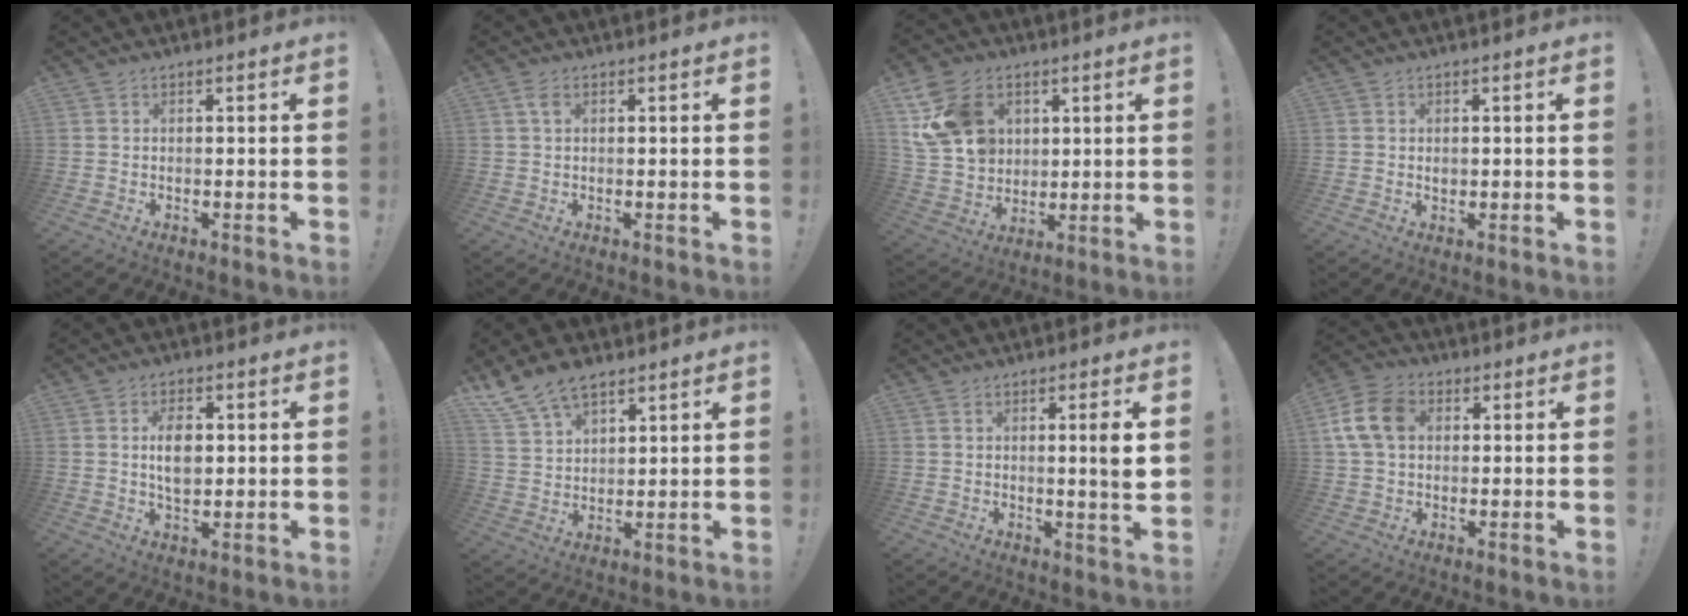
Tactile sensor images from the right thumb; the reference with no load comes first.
{"total": 2.3, "force": [0.9, 1.1, 1.8], "torque": [-0.034, 0.002, 0.015]}
{"total": 15.9, "force": [6.1, 12.6, 7.6], "torque": [-0.134, -0.022, 0.125]}
{"total": 1.0, "force": [0.1, 0.9, 0.4], "torque": [-0.002, -0.001, -0.001]}
{"total": 7.6, "force": [1.0, 4.9, 5.8], "torque": [-0.089, 0.002, 0.013]}
{"total": 10.5, "force": [7.8, 5.4, 4.4], "torque": [-0.091, -0.039, 0.156]}
{"total": 5.5, "force": [0.9, -0.5, 5.4], "torque": [-0.078, -0.011, 0.006]}
{"total": 12.1, "force": [2.6, 8.9, 7.7], "torque": [-0.150, 0.013, 0.053]}